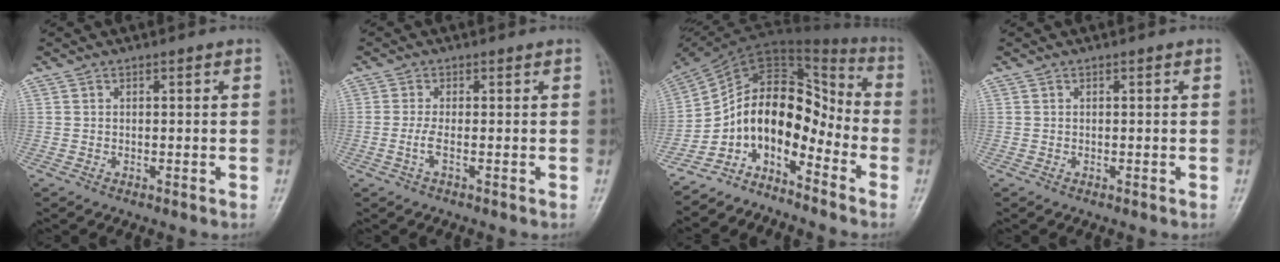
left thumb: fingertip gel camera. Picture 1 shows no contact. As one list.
[{"total": 2.2, "force": [-0.7, 0.2, 2.1], "torque": [-0.056, -0.001, -0.015]}, {"total": 13.9, "force": [-7.7, 7.6, 8.8], "torque": [-0.124, 0.109, -0.153]}, {"total": 0.0}]